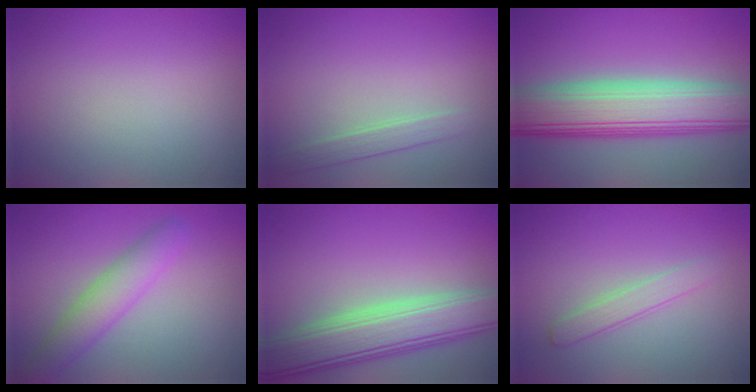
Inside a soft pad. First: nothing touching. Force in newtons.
{"total": 1.6, "press": 1.6, "slide": 0.2}
{"total": 10.1, "press": 10.1, "slide": 0.4}
{"total": 3.9, "press": 3.9, "slide": 0.2}
{"total": 7.7, "press": 7.7, "slide": 0.7}
{"total": 1.7, "press": 1.7, "slide": 0.1}